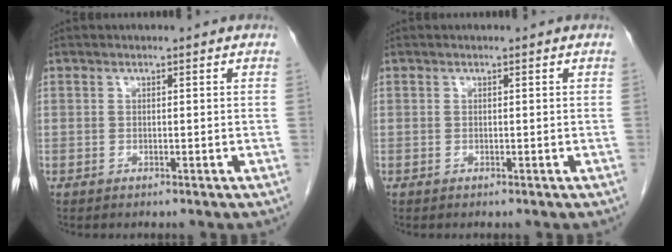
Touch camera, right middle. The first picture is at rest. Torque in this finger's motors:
{"motor_torque": [-0.01, 0.00, 0.00, 0.00]}